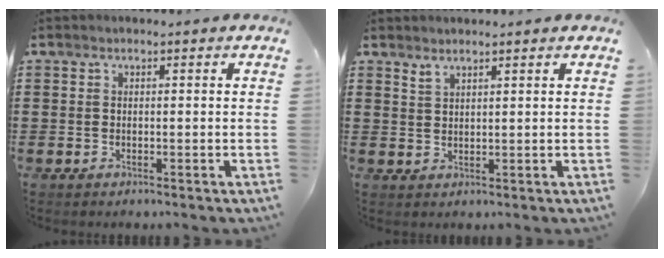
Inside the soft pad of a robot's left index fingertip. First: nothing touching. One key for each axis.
{"total": 1.7, "fx": 1.5, "fy": 0.4, "fz": 0.5, "tx": -0.014, "ty": 0.001, "tz": 0.029}